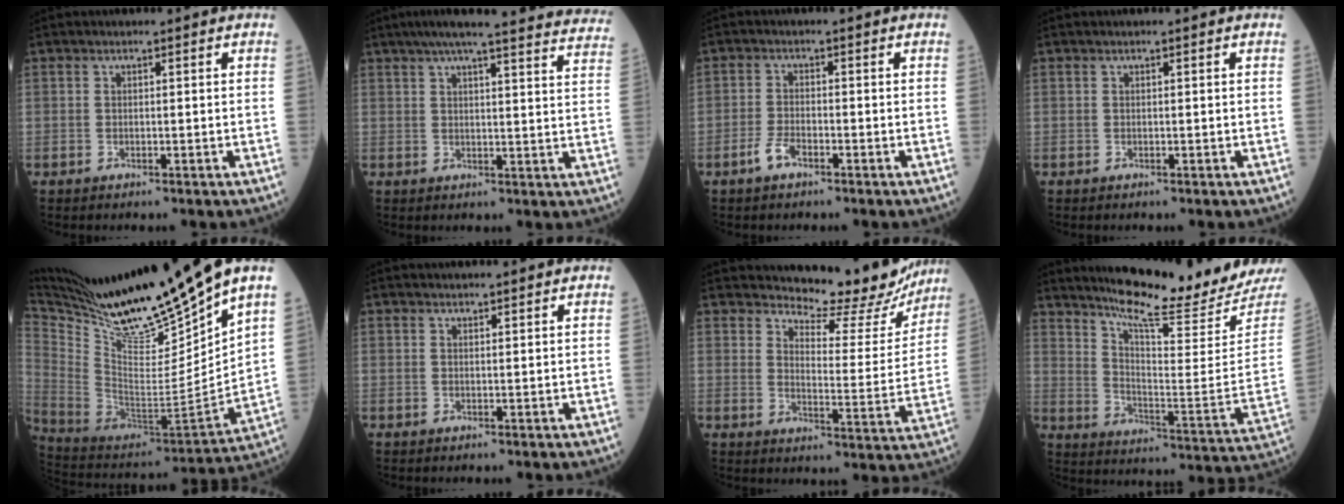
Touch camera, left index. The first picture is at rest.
{"total": 27.3, "force": [24.8, 1.8, 11.3], "torque": [-0.165, -0.044, 0.286]}
{"total": 2.6, "force": [-1.8, 0.9, 1.7], "torque": [-0.042, 0.000, -0.037]}
{"total": 0.0}
{"total": 24.5, "force": [19.9, -0.4, 14.2], "torque": [-0.240, -0.043, 0.359]}
{"total": 1.9, "force": [1.9, 0.1, 0.5], "torque": [-0.009, 0.015, 0.027]}
{"total": 13.9, "force": [13.2, 3.3, 2.9], "torque": [-0.030, -0.036, 0.154]}
{"total": 18.3, "force": [17.0, -1.2, 6.6], "torque": [-0.122, -0.094, 0.242]}